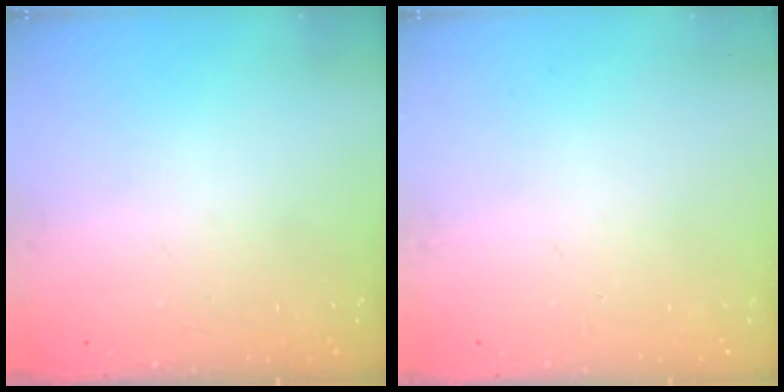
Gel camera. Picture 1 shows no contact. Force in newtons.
{"total": 0.0}